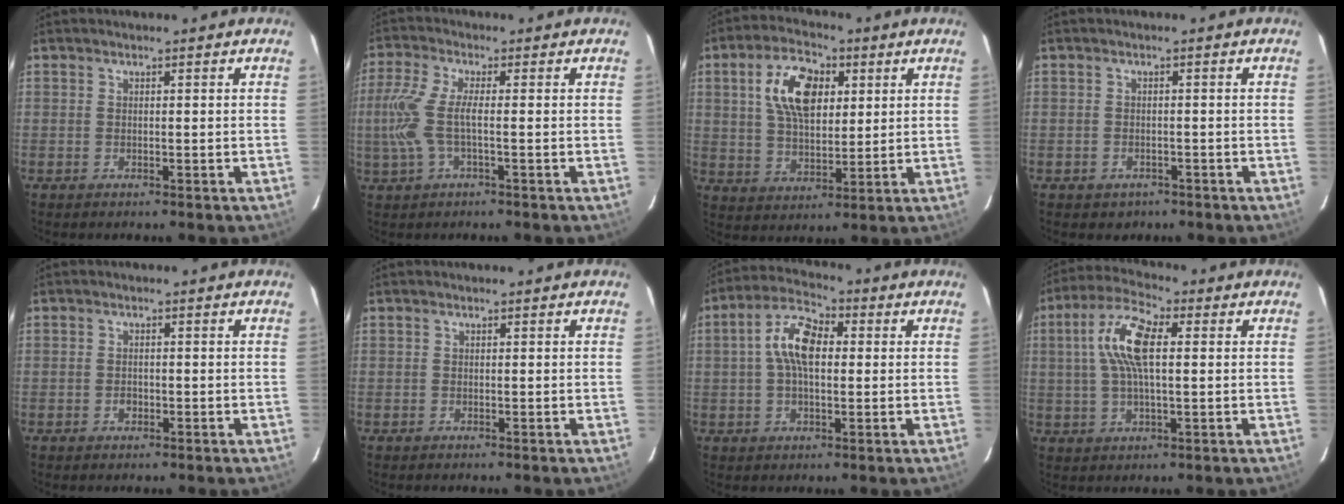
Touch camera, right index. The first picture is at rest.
{"total": 7.9, "force": [-1.1, 1.7, 7.6], "torque": [-0.173, -0.003, -0.019]}
{"total": 12.2, "force": [3.9, 6.7, 9.4], "torque": [-0.173, 0.022, 0.072]}
{"total": 3.0, "force": [-1.7, 2.4, 0.6], "torque": [-0.019, 0.002, -0.020]}
{"total": 1.5, "force": [-0.6, 1.1, 0.7], "torque": [-0.013, 0.003, -0.008]}
{"total": 0.0}
{"total": 9.3, "force": [1.0, 4.7, 8.0], "torque": [-0.155, 0.024, 0.014]}
{"total": 10.8, "force": [2.1, 3.7, 9.9], "torque": [-0.201, 0.020, 0.035]}